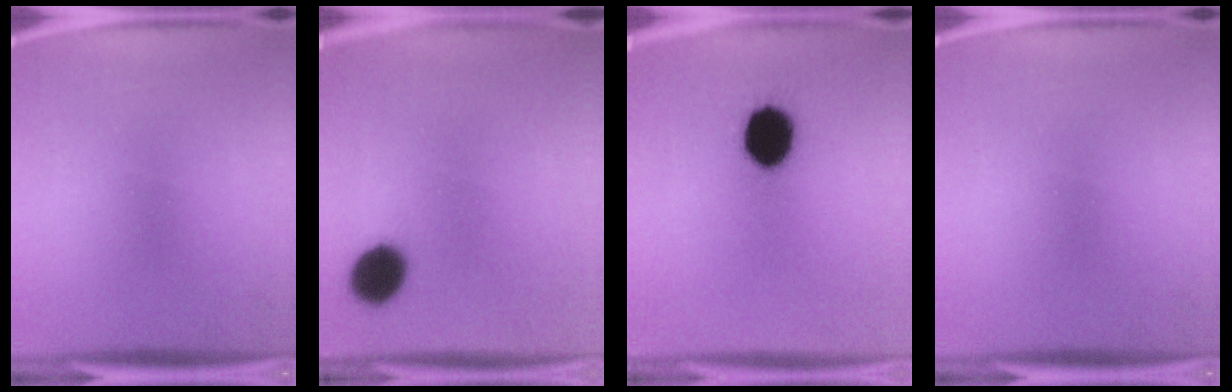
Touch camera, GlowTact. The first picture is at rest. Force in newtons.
{"total": 8.5}
{"total": 13.5}
{"total": 0.0}